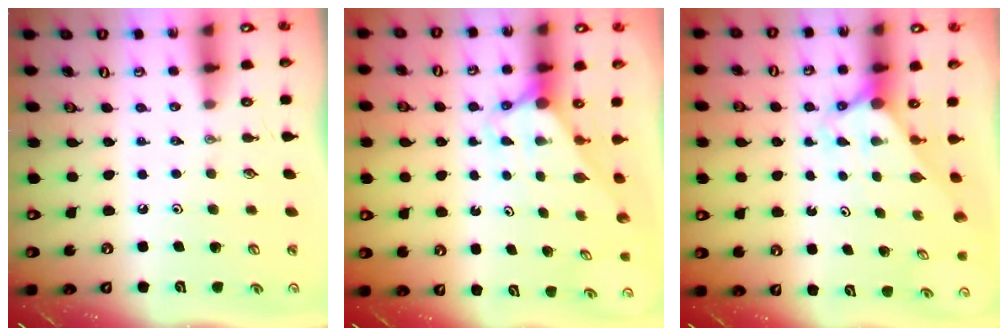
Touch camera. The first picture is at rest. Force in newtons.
{"total": 2.9, "press": 2.9, "slide": 0.0}
{"total": 2.6, "press": 2.5, "slide": 0.3}